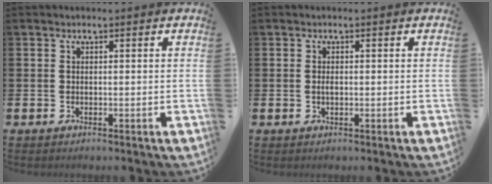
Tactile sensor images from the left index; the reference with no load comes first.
{"total": 0.7, "force": [0.0, 0.3, 0.6], "torque": [-0.019, 0.004, 0.000]}